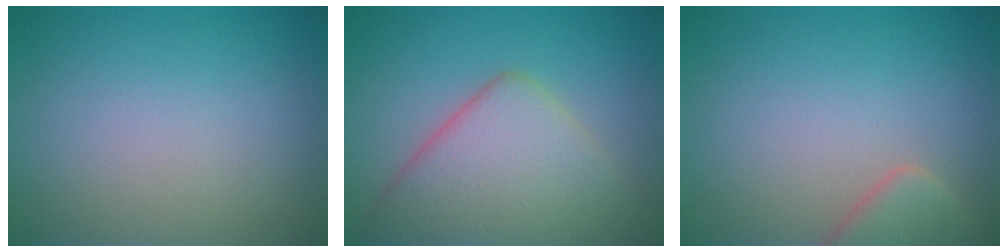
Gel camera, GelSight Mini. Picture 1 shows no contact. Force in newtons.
{"total": 7.4, "press": 7.4, "slide": 0.2}
{"total": 3.0, "press": 3.0, "slide": 0.3}